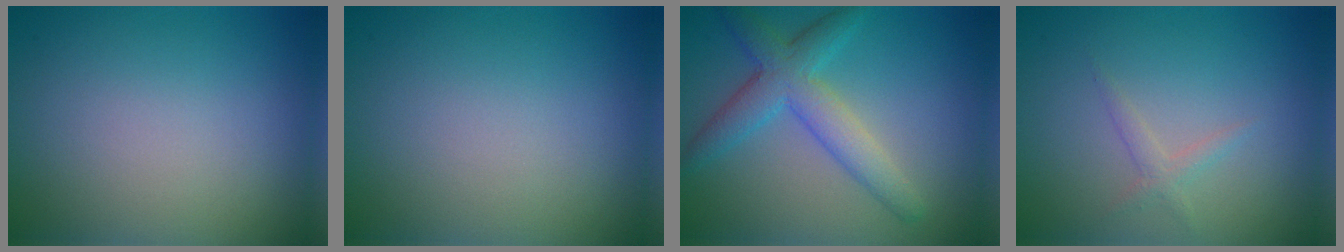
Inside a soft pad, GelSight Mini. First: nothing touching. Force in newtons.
{"total": 0.0}
{"total": 4.6, "press": 4.6, "slide": 0.1}
{"total": 1.2, "press": 1.2, "slide": 0.1}